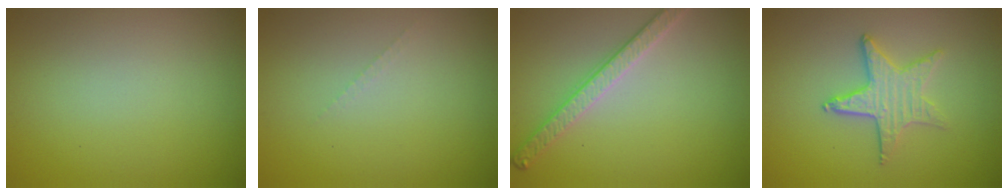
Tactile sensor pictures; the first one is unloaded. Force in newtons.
{"total": 0.6, "press": 0.6, "slide": 0.1}
{"total": 2.8, "press": 2.7, "slide": 0.7}
{"total": 3.5, "press": 2.9, "slide": 2.0}